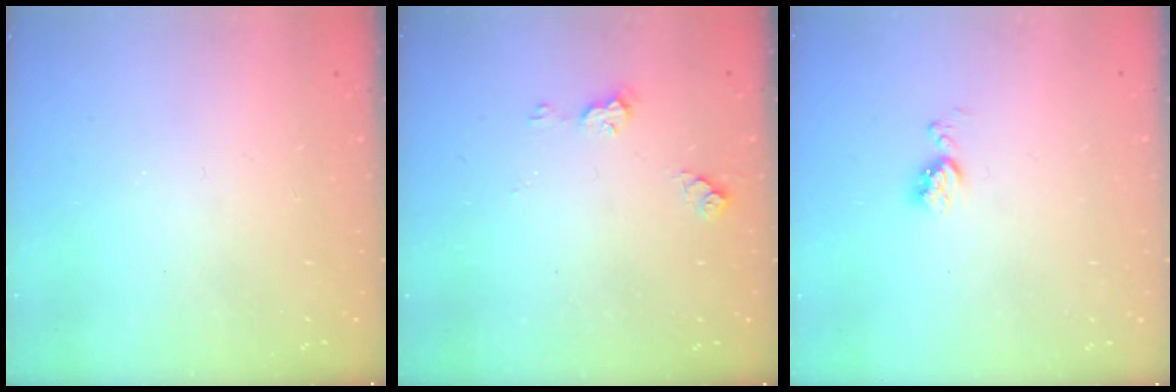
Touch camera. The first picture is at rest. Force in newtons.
{"total": 5.1, "press": 5.0, "slide": 0.6}
{"total": 4.9, "press": 4.9, "slide": 0.5}